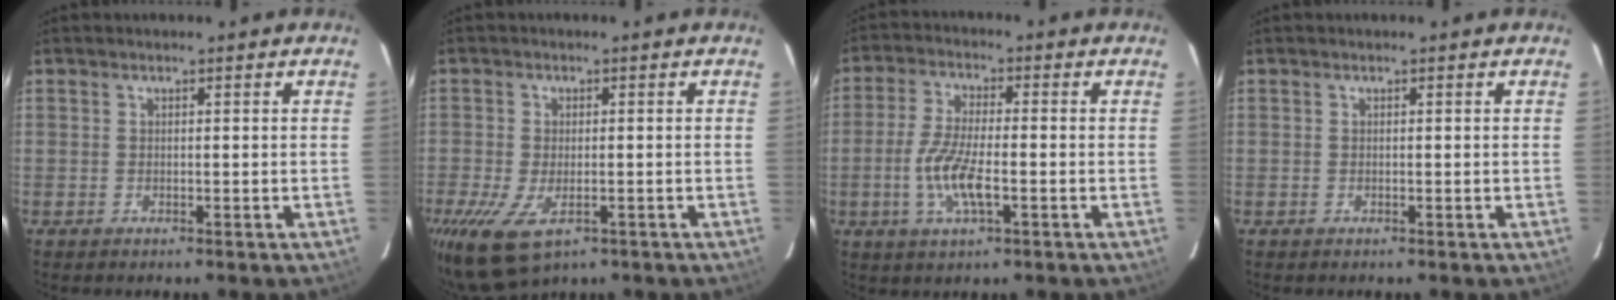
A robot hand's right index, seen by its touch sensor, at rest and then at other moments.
{"total": 7.7, "force": [-4.0, 3.8, 5.4], "torque": [-0.120, -0.028, -0.066]}
{"total": 8.6, "force": [-2.5, 2.1, 7.9], "torque": [-0.166, -0.005, -0.050]}
{"total": 0.0}